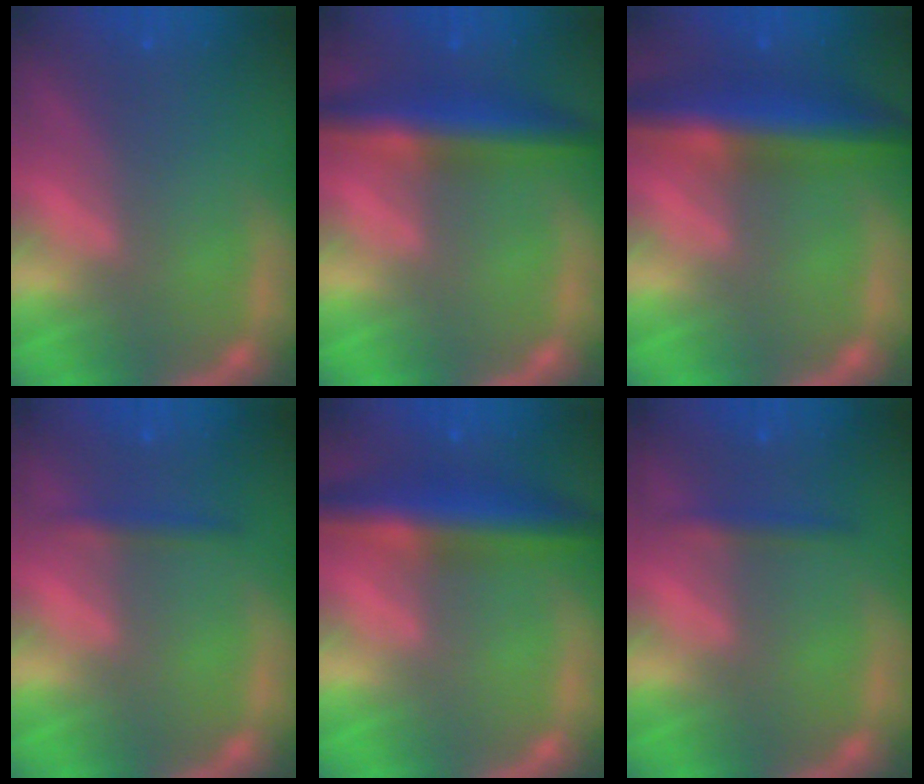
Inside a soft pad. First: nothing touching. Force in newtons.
{"total": 6.0}
{"total": 7.5}
{"total": 1.4}
{"total": 6.5}
{"total": 1.4}